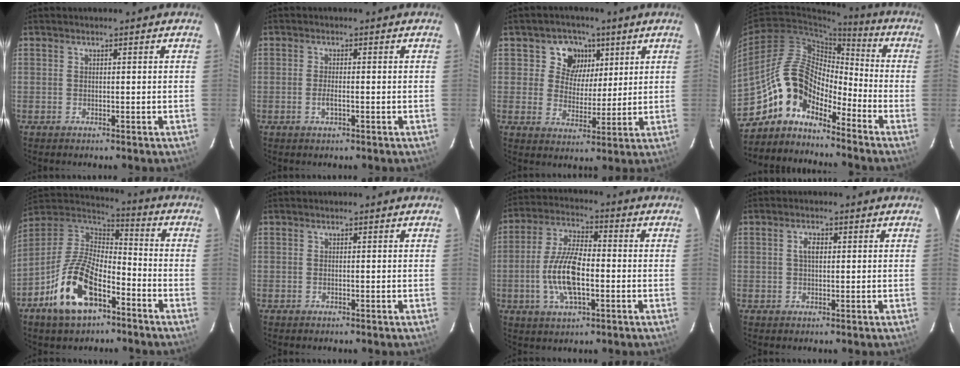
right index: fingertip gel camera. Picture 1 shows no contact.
{"total": 2.0, "force": [-0.8, 0.5, 1.8], "torque": [-0.036, -0.002, -0.014]}
{"total": 7.9, "force": [3.1, 6.9, 2.1], "torque": [-0.035, 0.001, 0.049]}
{"total": 11.0, "force": [-8.3, 5.5, 4.8], "torque": [-0.086, 0.034, -0.172]}
{"total": 16.6, "force": [-8.6, 7.9, 11.8], "torque": [-0.245, -0.004, -0.158]}
{"total": 0.0}
{"total": 11.8, "force": [-2.6, 4.6, 10.6], "torque": [-0.217, 0.001, -0.050]}
{"total": 2.4, "force": [0.5, 1.3, 2.0], "torque": [-0.038, 0.006, 0.008]}